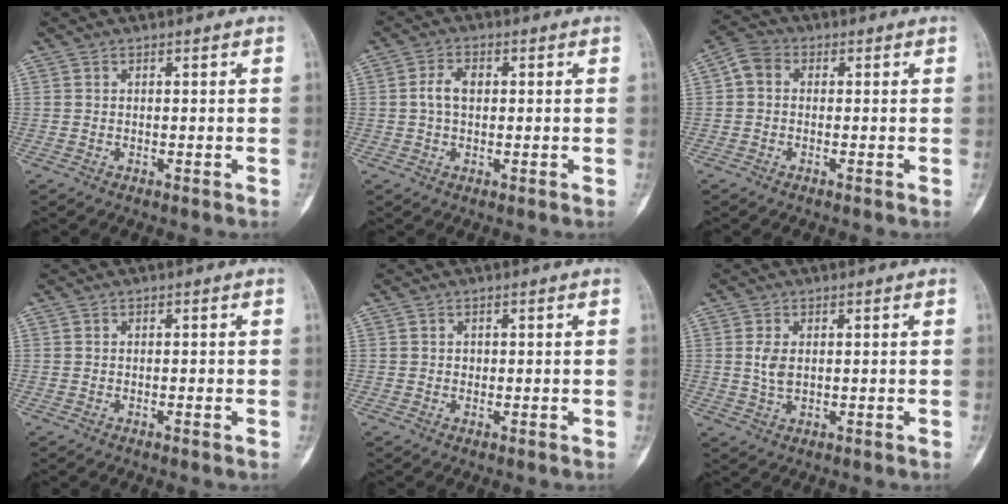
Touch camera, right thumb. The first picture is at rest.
{"total": 4.0, "force": [0.4, 2.5, 3.1], "torque": [-0.061, 0.009, 0.004]}
{"total": 3.9, "force": [-0.1, 3.2, 2.2], "torque": [-0.033, 0.009, -0.016]}
{"total": 0.6, "force": [-0.1, 0.2, 0.5], "torque": [-0.005, 0.000, -0.002]}
{"total": 0.7, "force": [0.0, 0.6, 0.3], "torque": [0.001, 0.002, 0.000]}
{"total": 3.1, "force": [0.5, 1.7, 2.5], "torque": [-0.052, -0.005, 0.012]}